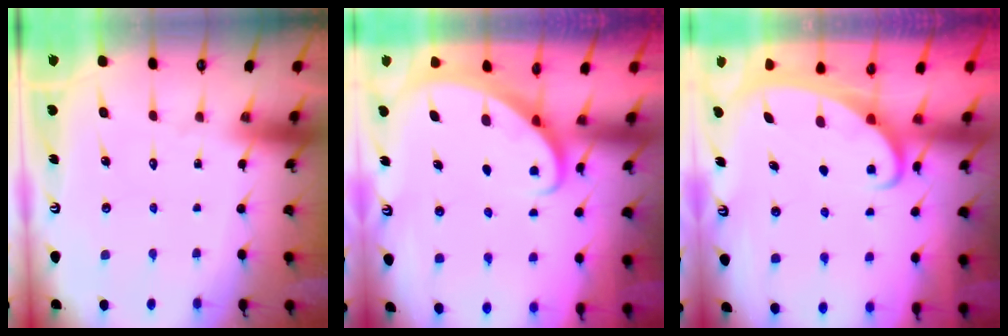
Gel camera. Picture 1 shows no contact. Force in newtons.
{"total": 2.3, "press": 2.3, "slide": 0.3}
{"total": 2.2, "press": 2.1, "slide": 0.3}